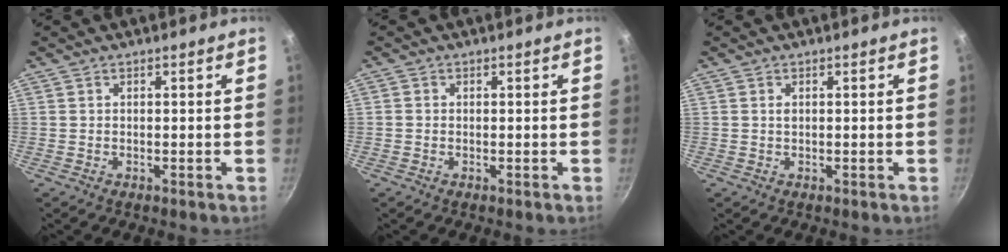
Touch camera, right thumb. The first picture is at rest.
{"total": 0.6, "force": [-0.1, 0.5, 0.1], "torque": [-0.001, 0.001, -0.005]}
{"total": 0.8, "force": [0.2, 0.4, 0.6], "torque": [-0.010, 0.001, 0.004]}